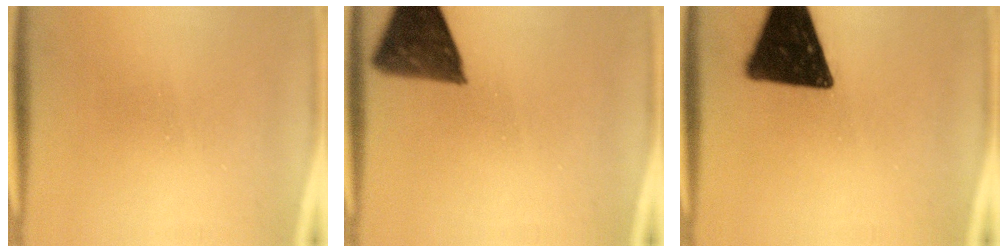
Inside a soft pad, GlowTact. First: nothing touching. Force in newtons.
{"total": 9.4}
{"total": 17.1}